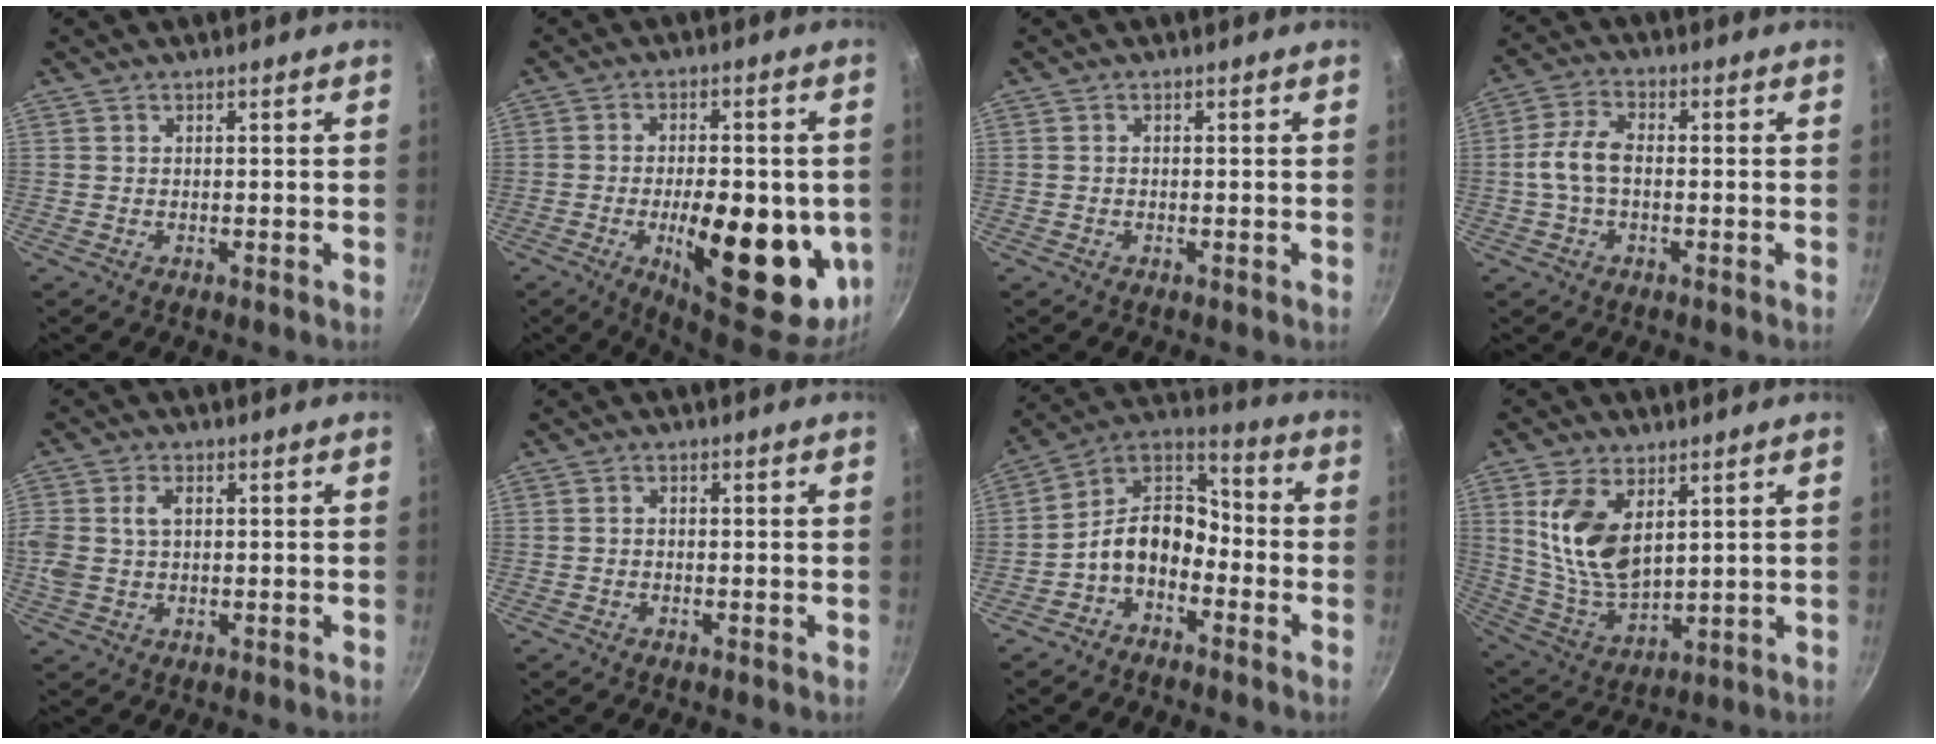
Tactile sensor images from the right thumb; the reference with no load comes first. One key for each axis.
{"total": 22.7, "fx": -4.9, "fy": 9.6, "fz": 19.9, "tx": -0.244, "ty": -0.007, "tz": -0.056}
{"total": 0.0}
{"total": 7.7, "fx": -0.6, "fy": 4.5, "fz": 6.2, "tx": -0.123, "ty": 0.030, "tz": -0.020}
{"total": 7.1, "fx": 1.0, "fy": 4.9, "fz": 5.1, "tx": -0.102, "ty": 0.011, "tz": 0.016}
{"total": 0.8, "fx": -0.4, "fy": 0.5, "fz": 0.5, "tx": -0.012, "ty": 0.005, "tz": -0.009}
{"total": 11.5, "fx": -4.5, "fy": 7.8, "fz": 7.1, "tx": -0.099, "ty": 0.072, "tz": -0.109}
{"total": 13.5, "fx": 4.4, "fy": 7.4, "fz": 10.3, "tx": -0.190, "ty": -0.036, "tz": 0.098}